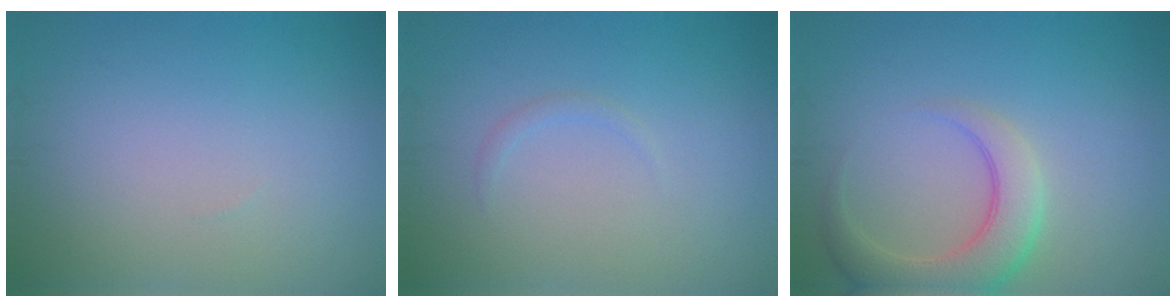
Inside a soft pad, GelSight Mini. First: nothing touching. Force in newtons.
{"total": 0.7, "press": 0.7, "slide": 0.1}
{"total": 4.9, "press": 4.9, "slide": 0.5}